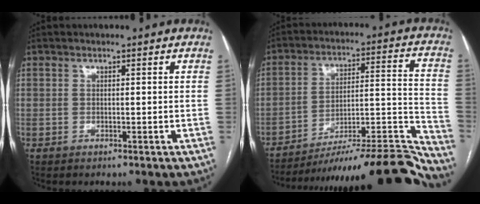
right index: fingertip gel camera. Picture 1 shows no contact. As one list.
[{"total": 27.9, "force": [-25.7, 1.2, 10.8], "torque": [-0.076, 0.009, -0.361]}]